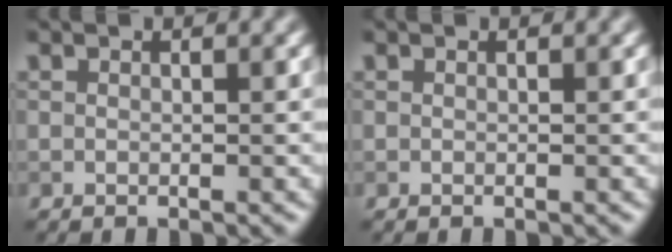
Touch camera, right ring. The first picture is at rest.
{"total": 0.0}